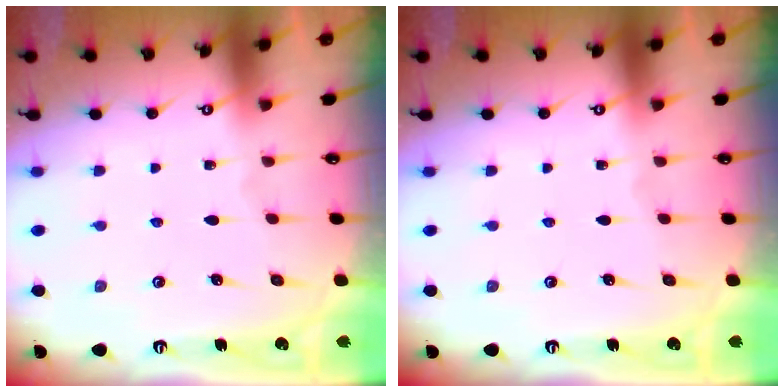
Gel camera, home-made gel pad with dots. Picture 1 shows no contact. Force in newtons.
{"total": 0.0}